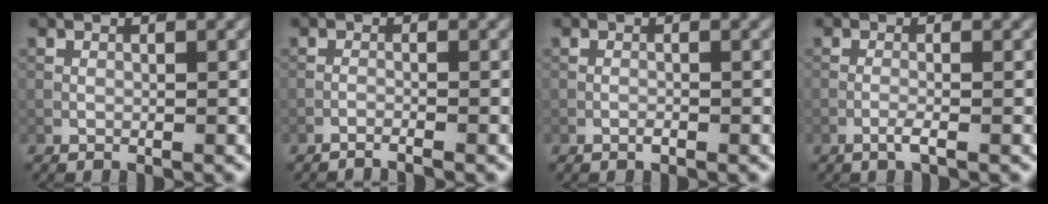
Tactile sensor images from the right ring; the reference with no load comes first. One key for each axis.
{"total": 1.3, "fx": -1.2, "fy": 0.0, "fz": 0.6, "tx": -0.013, "ty": 0.005, "tz": -0.031}
{"total": 0.5, "fx": -0.3, "fy": 0.1, "fz": 0.4, "tx": -0.008, "ty": 0.001, "tz": -0.008}
{"total": 1.3, "fx": -0.7, "fy": 0.1, "fz": 1.1, "tx": -0.021, "ty": 0.002, "tz": -0.018}